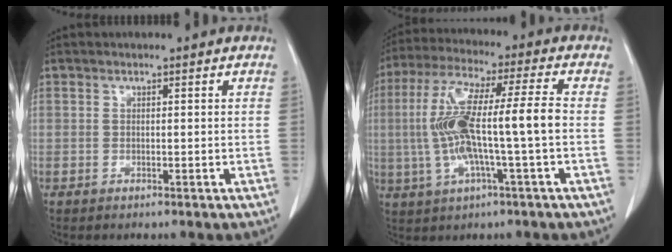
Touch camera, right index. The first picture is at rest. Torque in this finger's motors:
{"motor_torque": [1.46, -0.32, 0.52, 0.21]}